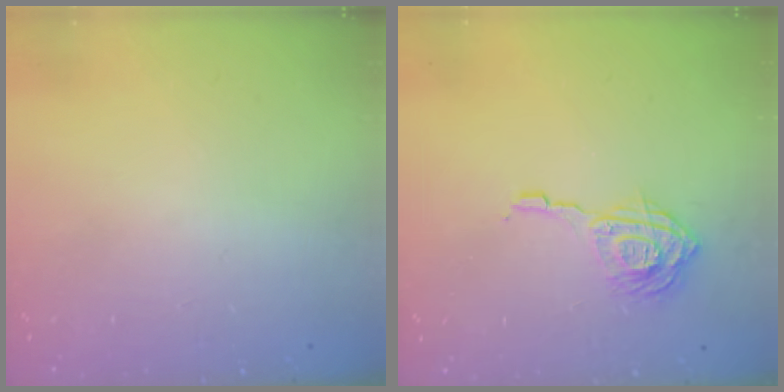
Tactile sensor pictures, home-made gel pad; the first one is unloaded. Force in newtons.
{"total": 11.2, "press": 11.1, "slide": 0.9}